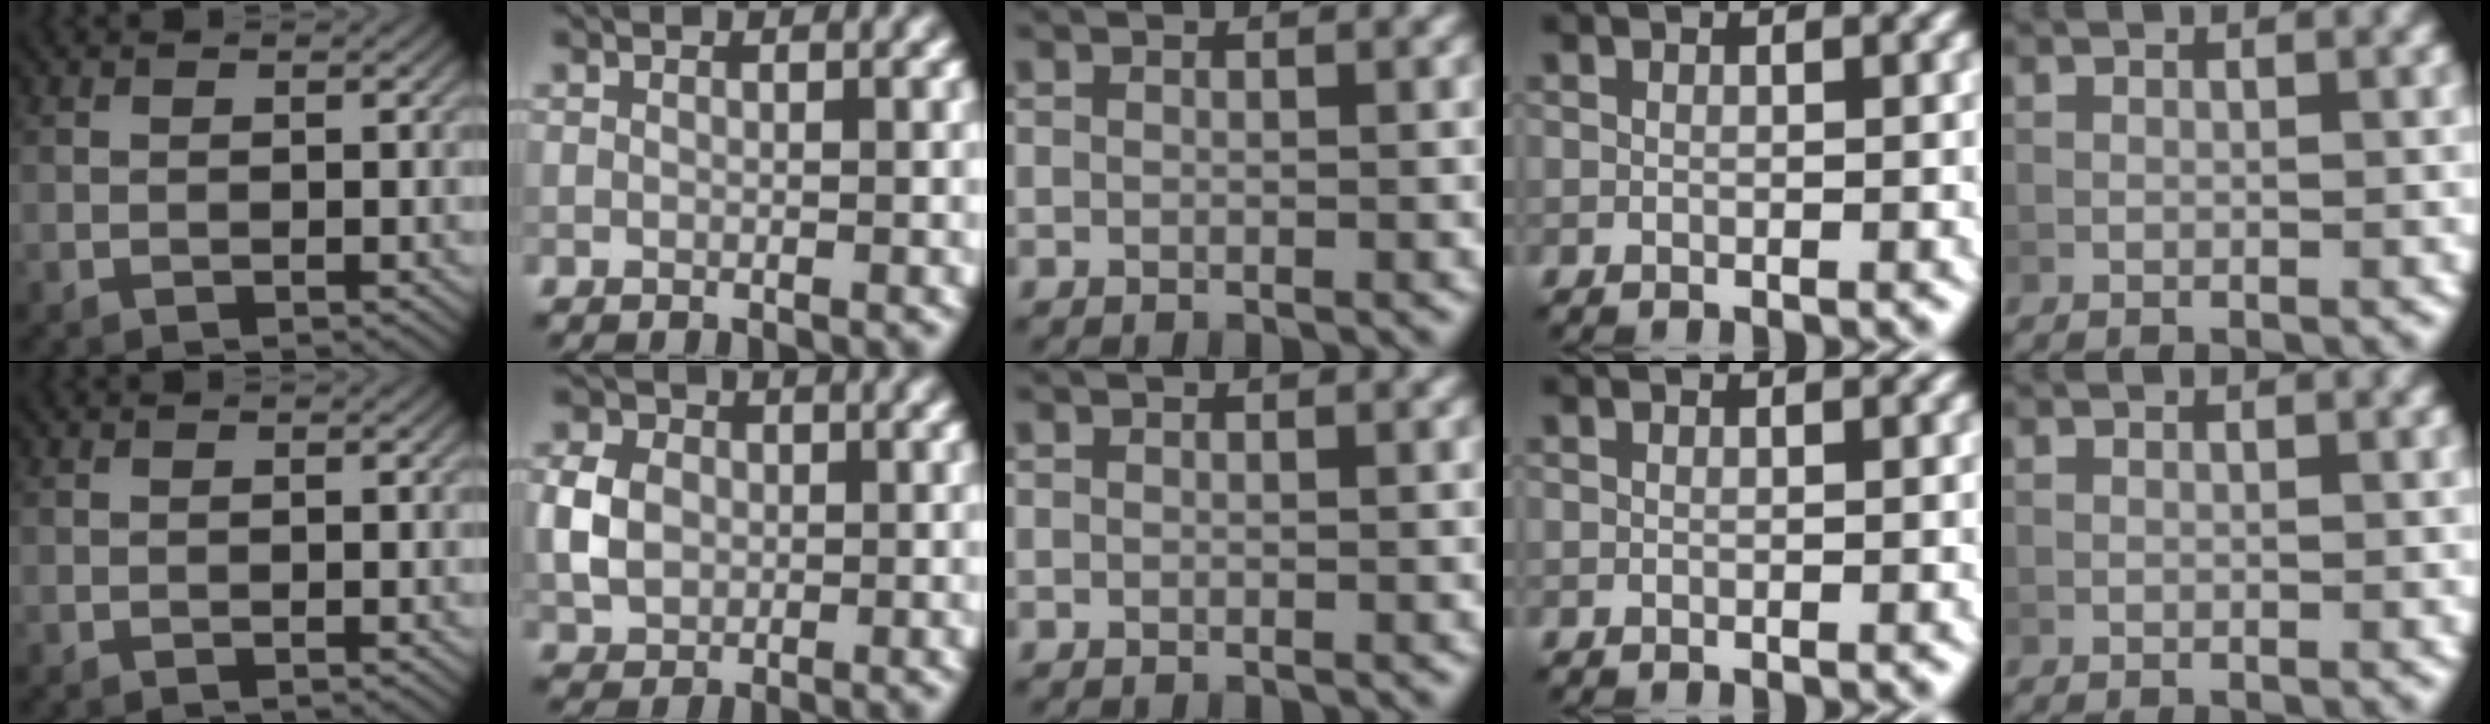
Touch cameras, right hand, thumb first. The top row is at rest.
{"index": {"total": 4.0, "force": [-0.1, 3.4, 2.3], "torque": [-0.046, 0.004, -0.005]}}